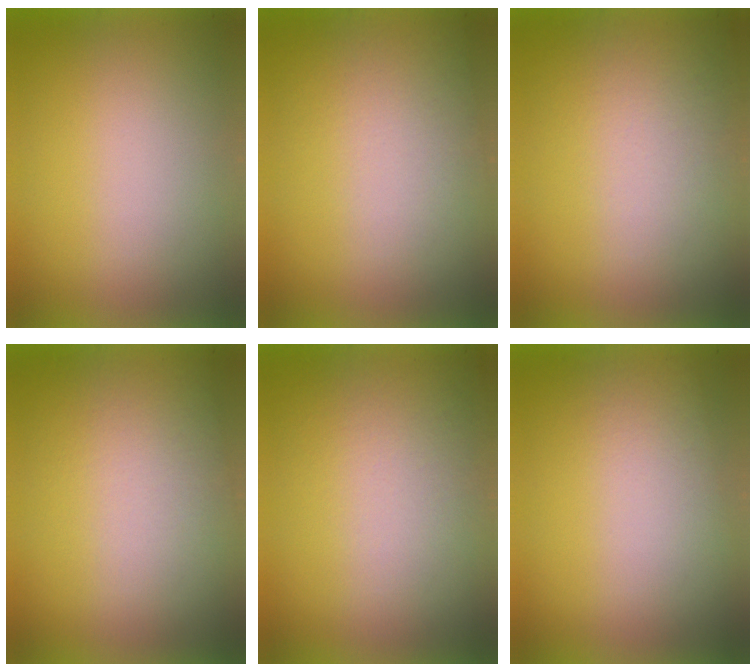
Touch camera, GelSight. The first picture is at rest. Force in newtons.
{"total": 2.6}
{"total": 2.5}
{"total": 2.4}
{"total": 2.7}
{"total": 1.1}